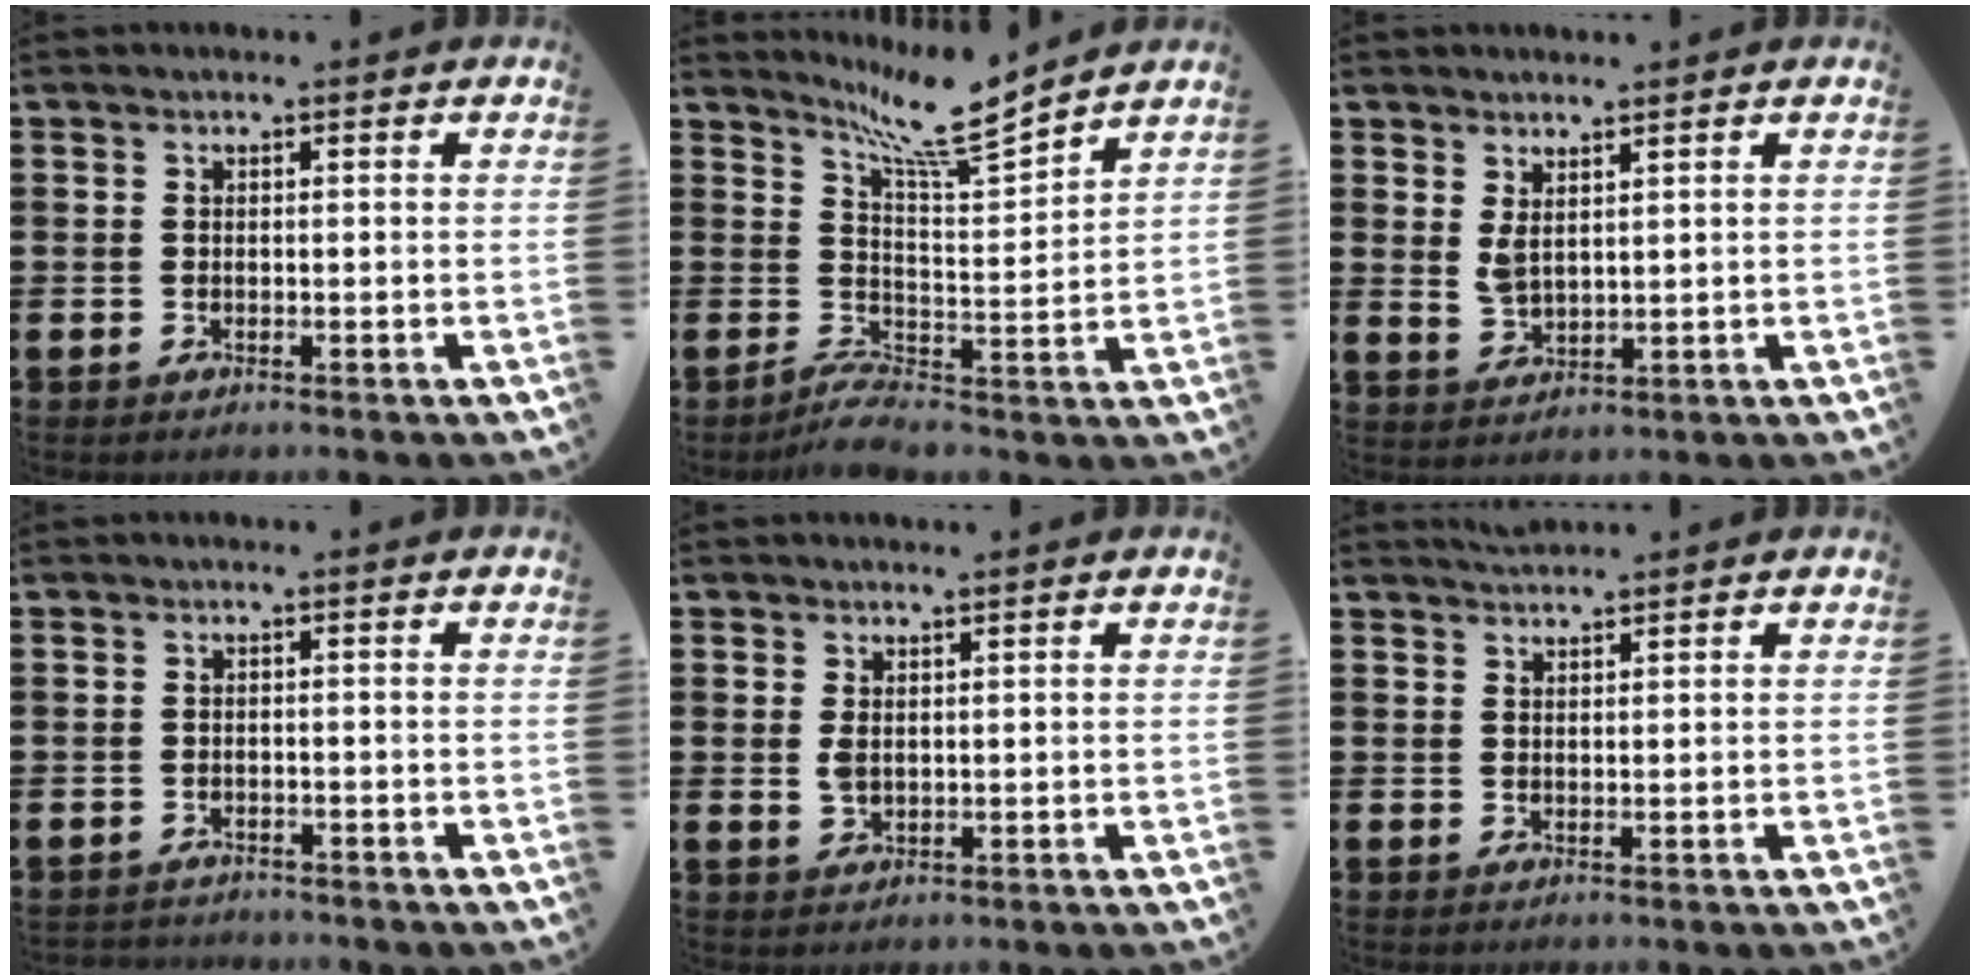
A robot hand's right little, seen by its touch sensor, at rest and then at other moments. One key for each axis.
{"total": 7.6, "fx": 4.8, "fy": 1.7, "fz": 5.6, "tx": -0.097, "ty": -0.042, "tz": 0.076}
{"total": 2.4, "fx": 1.9, "fy": 0.7, "fz": 1.3, "tx": -0.021, "ty": -0.007, "tz": 0.033}
{"total": 1.1, "fx": -1.1, "fy": 0.1, "fz": -0.2, "tx": 0.000, "ty": 0.002, "tz": -0.025}
{"total": 1.7, "fx": 0.8, "fy": 0.9, "fz": 1.2, "tx": -0.018, "ty": 0.000, "tz": 0.012}
{"total": 1.4, "fx": 1.4, "fy": 0.0, "fz": 0.0, "tx": 0.006, "ty": -0.001, "tz": 0.025}